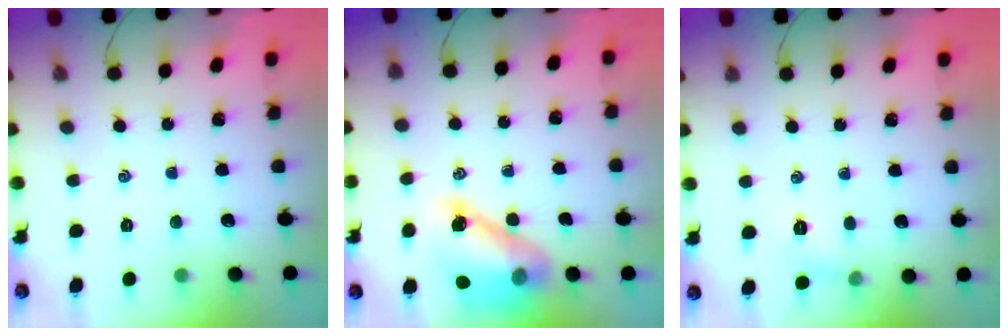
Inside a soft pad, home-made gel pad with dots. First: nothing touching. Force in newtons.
{"total": 13.8, "press": 13.2, "slide": 4.1}
{"total": 5.2, "press": 4.9, "slide": 1.6}